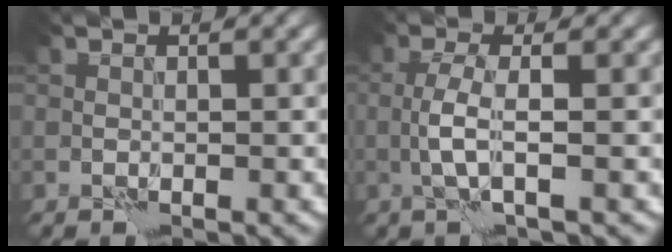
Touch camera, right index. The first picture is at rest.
{"total": 2.6, "force": [-0.4, 0.5, 2.5], "torque": [-0.058, 0.005, -0.012]}